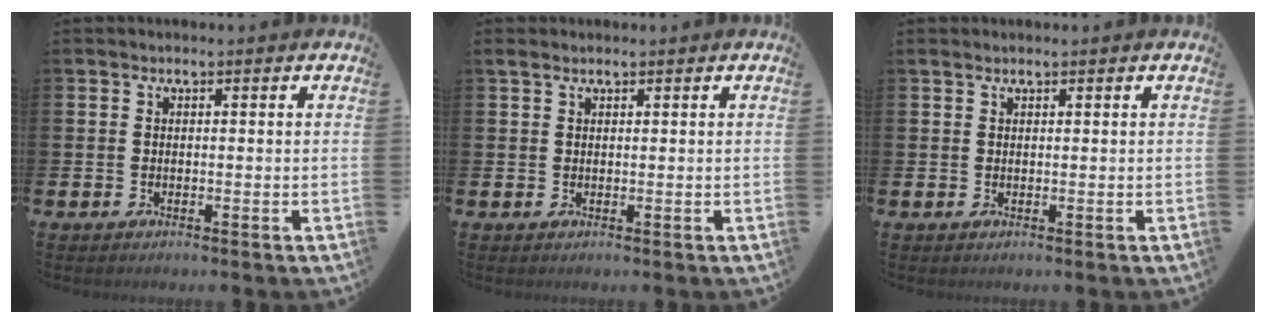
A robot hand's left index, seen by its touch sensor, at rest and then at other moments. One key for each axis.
{"total": 1.3, "fx": 1.0, "fy": 0.4, "fz": 0.6, "tx": -0.011, "ty": 0.003, "tz": 0.017}
{"total": 0.9, "fx": 0.8, "fy": 0.2, "fz": 0.3, "tx": -0.004, "ty": 0.002, "tz": 0.013}